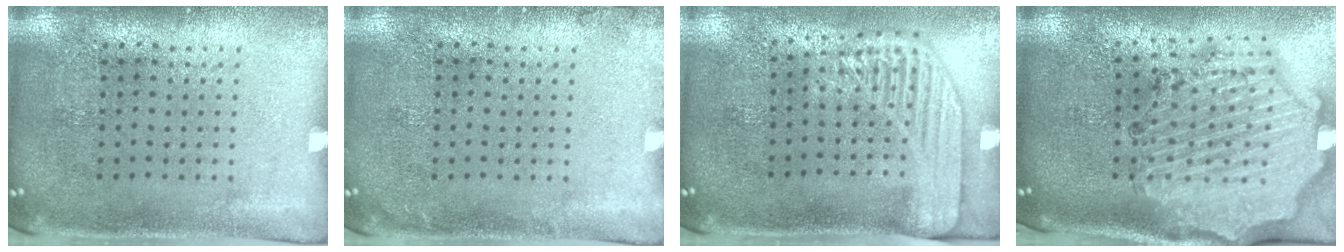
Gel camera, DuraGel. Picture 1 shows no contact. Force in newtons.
{"total": 0.8, "press": 0.7, "slide": 0.2}
{"total": 2.2, "press": 1.9, "slide": 1.2}
{"total": 2.9, "press": 2.6, "slide": 1.2}